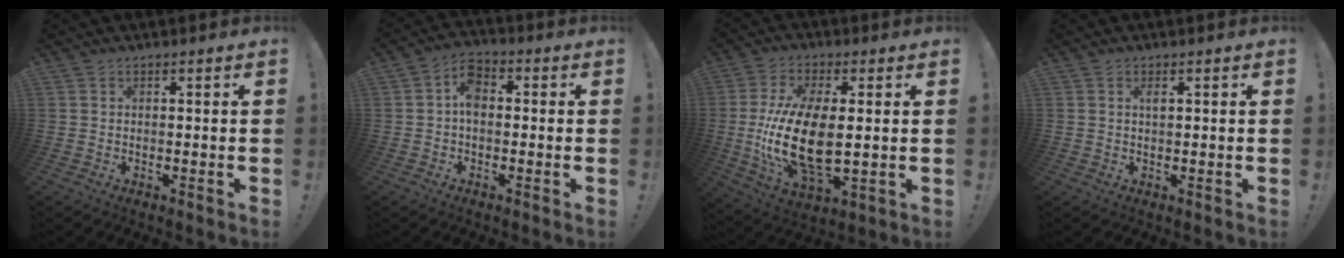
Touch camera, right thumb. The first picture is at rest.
{"total": 6.4, "force": [-0.1, 4.3, 4.7], "torque": [-0.072, 0.012, 0.002]}
{"total": 19.5, "force": [-0.4, 9.4, 17.1], "torque": [-0.336, -0.017, -0.001]}
{"total": 1.2, "force": [0.4, 0.4, 1.1], "torque": [-0.019, 0.002, 0.006]}